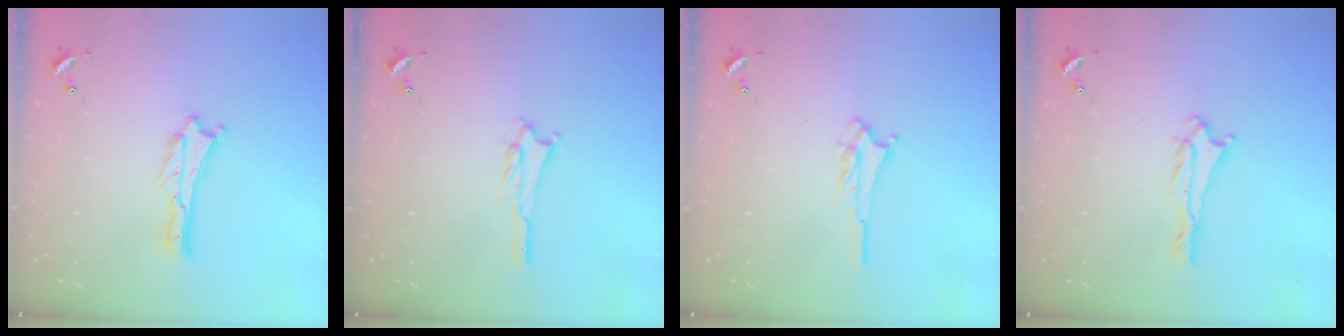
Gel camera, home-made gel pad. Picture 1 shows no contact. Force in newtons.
{"total": 1.2, "press": 1.2, "slide": 0.2}
{"total": 1.7, "press": 1.6, "slide": 0.3}
{"total": 1.0, "press": 1.0, "slide": 0.1}